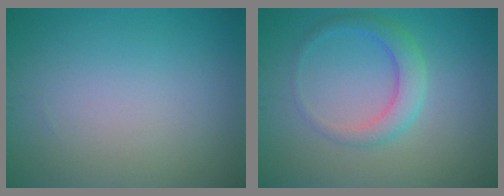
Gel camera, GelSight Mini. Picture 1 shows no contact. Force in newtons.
{"total": 3.0, "press": 3.0, "slide": 0.1}